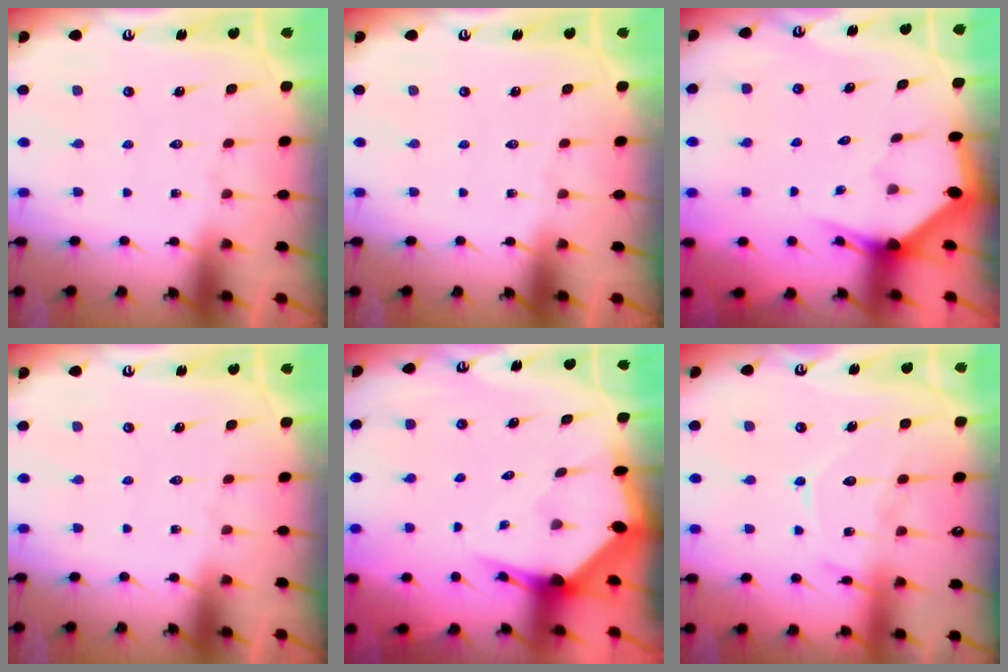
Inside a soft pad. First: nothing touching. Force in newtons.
{"total": 0.0}
{"total": 3.1, "press": 3.1, "slide": 0.1}
{"total": 0.0}
{"total": 4.4, "press": 4.4, "slide": 0.2}
{"total": 12.2, "press": 12.2, "slide": 1.1}